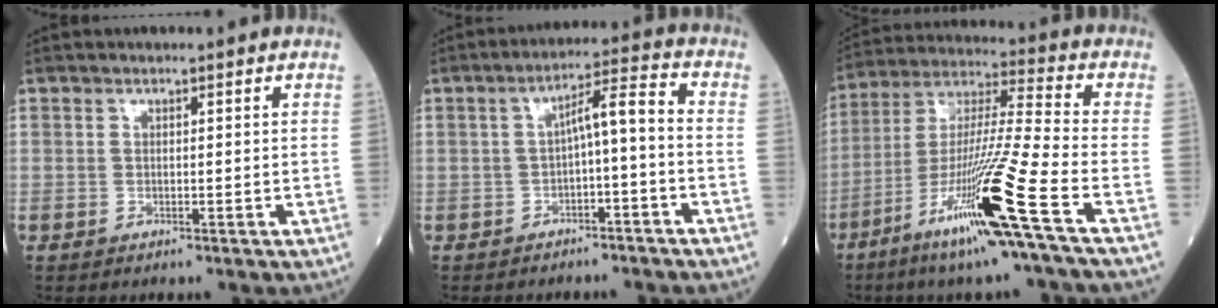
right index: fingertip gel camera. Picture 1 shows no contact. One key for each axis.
{"total": 5.6, "fx": -1.4, "fy": 1.0, "fz": 5.3, "tx": -0.083, "ty": 0.030, "tz": -0.021}
{"total": 18.6, "fx": -8.9, "fy": -1.8, "fz": 16.2, "tx": -0.339, "ty": -0.041, "tz": -0.171}